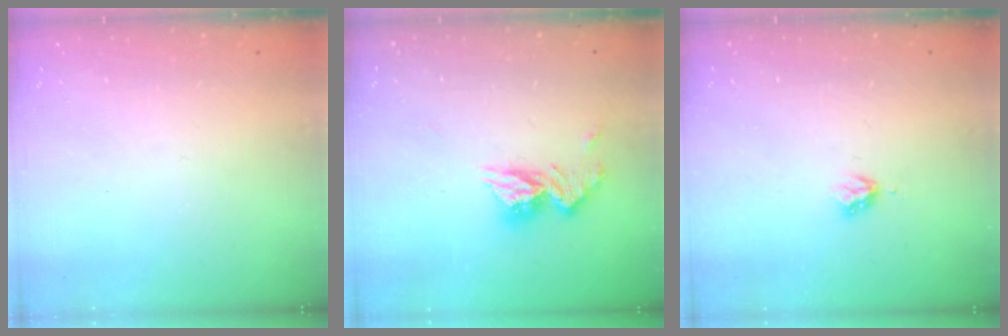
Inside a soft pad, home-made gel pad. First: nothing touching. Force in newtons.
{"total": 11.5, "press": 11.4, "slide": 1.1}
{"total": 2.9, "press": 2.8, "slide": 0.4}